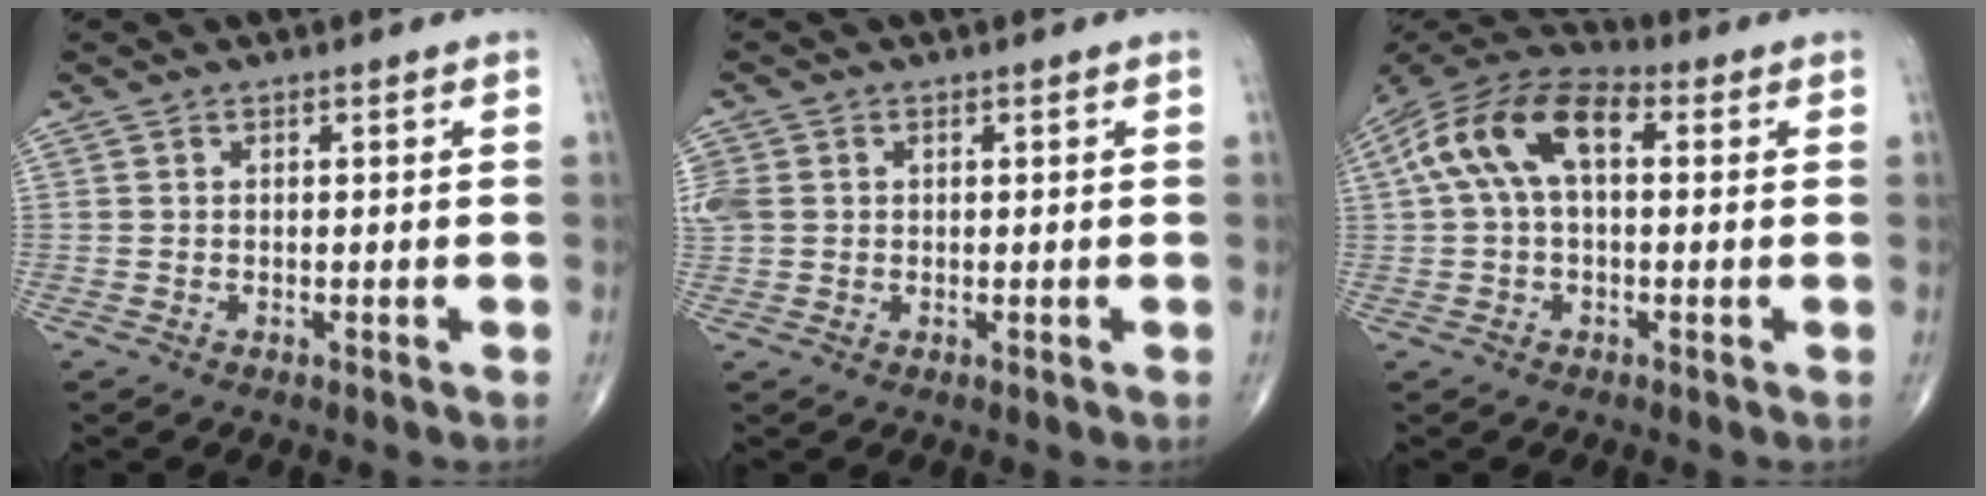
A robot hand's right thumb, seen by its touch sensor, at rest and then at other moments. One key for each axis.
{"total": 5.1, "fx": 0.7, "fy": 4.2, "fz": 2.7, "tx": -0.081, "ty": 0.010, "tz": 0.023}
{"total": 13.7, "fx": 2.6, "fy": 7.6, "fz": 11.1, "tx": -0.214, "ty": 0.041, "tz": 0.038}